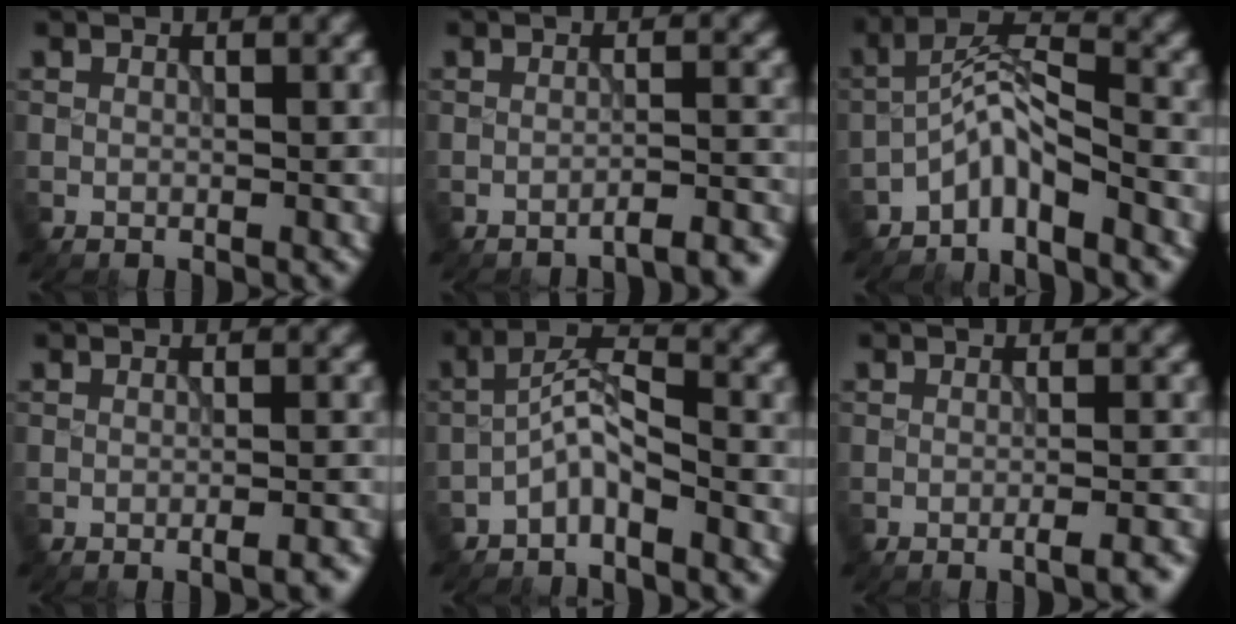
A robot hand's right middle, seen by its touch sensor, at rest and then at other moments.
{"total": 3.2, "force": [-2.6, 0.6, 1.7], "torque": [-0.015, 0.008, -0.040]}
{"total": 3.7, "force": [-2.8, 0.8, 2.3], "torque": [-0.044, 0.012, -0.063]}
{"total": 2.2, "force": [-1.2, 0.6, 1.7], "torque": [-0.017, 0.005, -0.021]}
{"total": 3.0, "force": [-2.0, 0.8, 2.0], "torque": [-0.043, 0.015, -0.046]}
{"total": 2.8, "force": [-1.7, 0.7, 2.2], "torque": [-0.024, 0.007, -0.028]}